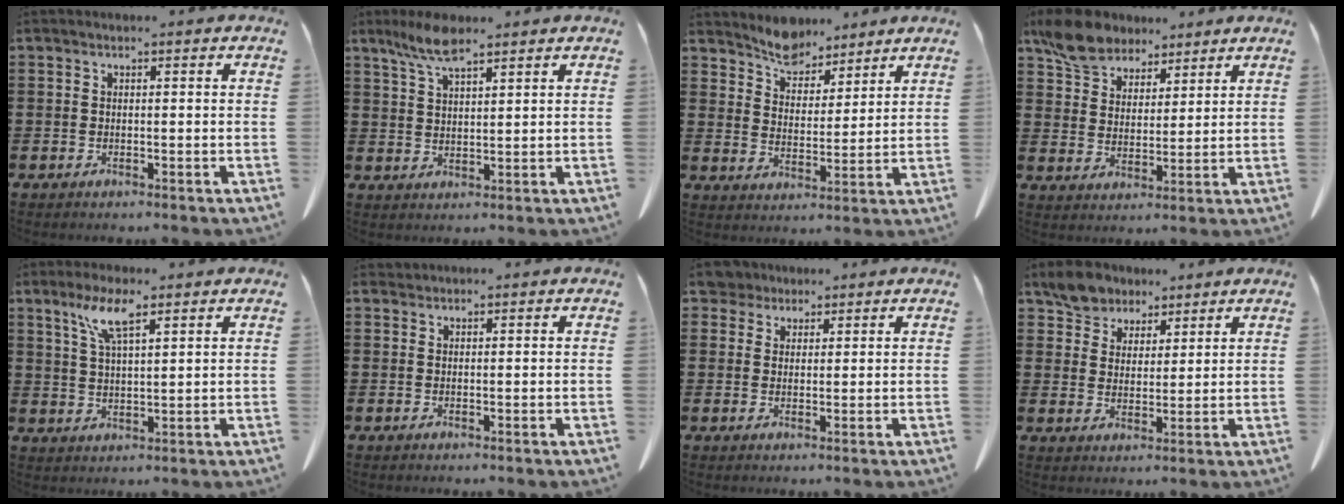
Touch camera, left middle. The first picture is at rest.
{"total": 5.7, "force": [3.9, 1.5, 3.8], "torque": [-0.084, -0.002, 0.070]}
{"total": 6.1, "force": [5.6, 2.4, 0.7], "torque": [-0.032, -0.023, 0.103]}
{"total": 7.6, "force": [6.4, 3.4, 2.2], "torque": [-0.072, -0.007, 0.123]}
{"total": 6.3, "force": [3.8, 1.4, 4.8], "torque": [-0.106, 0.009, 0.065]}
{"total": 0.6, "force": [0.5, 0.1, 0.0], "torque": [-0.002, -0.001, 0.011]}
{"total": 3.7, "force": [3.1, 1.9, 0.8], "torque": [-0.031, 0.007, 0.059]}
{"total": 5.5, "force": [4.5, 3.1, 0.8], "torque": [-0.040, 0.000, 0.086]}